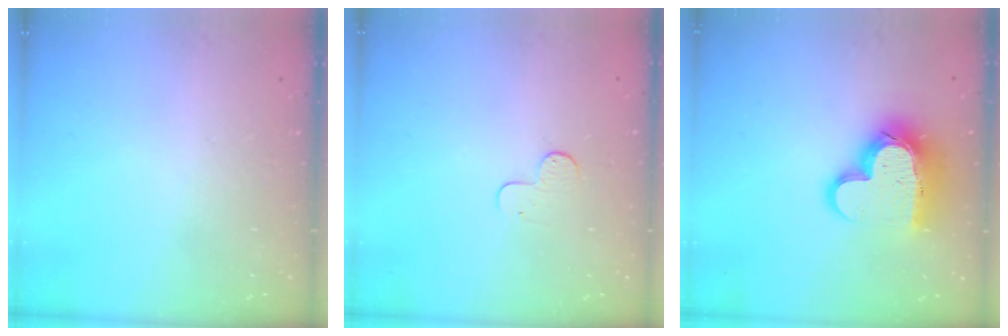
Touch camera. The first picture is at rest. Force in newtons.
{"total": 4.8, "press": 4.8, "slide": 0.5}
{"total": 16.3, "press": 16.3, "slide": 1.1}